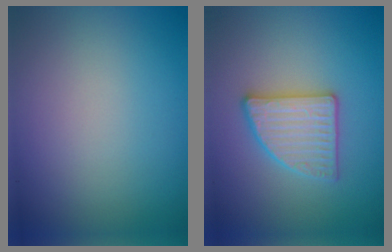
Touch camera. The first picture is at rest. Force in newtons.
{"total": 3.6, "press": 3.5, "slide": 0.5}